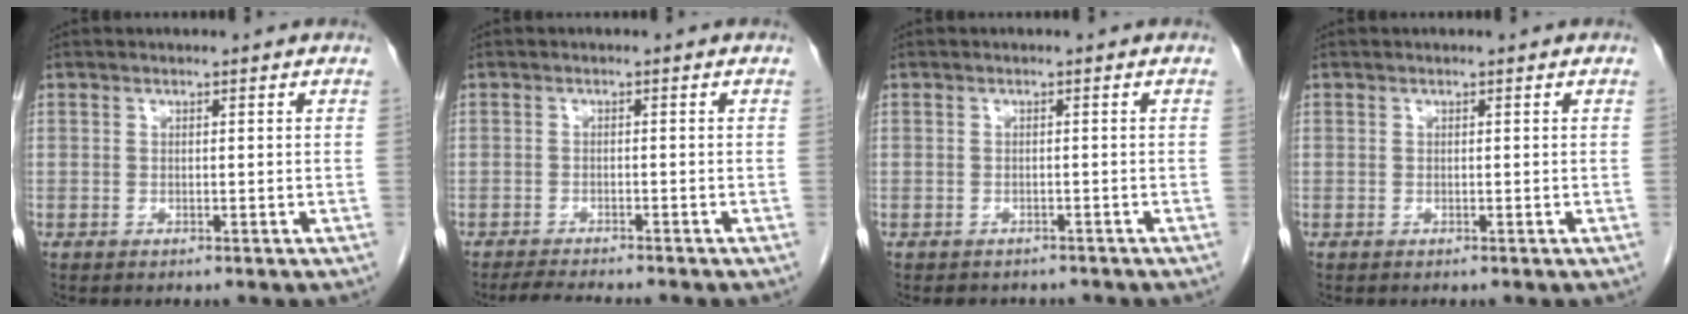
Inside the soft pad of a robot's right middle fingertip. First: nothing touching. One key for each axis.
{"total": 4.7, "fx": -4.3, "fy": 0.2, "fz": 1.9, "tx": -0.030, "ty": -0.015, "tz": -0.067}
{"total": 3.6, "fx": -3.2, "fy": 1.7, "fz": 0.7, "tx": -0.012, "ty": 0.001, "tz": -0.036}
{"total": 0.0}